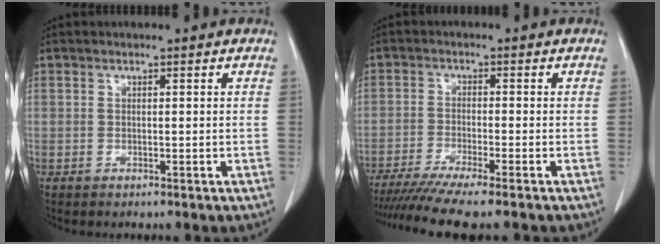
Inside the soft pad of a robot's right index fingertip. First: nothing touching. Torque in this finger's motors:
{"motor_torque": [1.24, -0.90, 0.42, 0.14]}